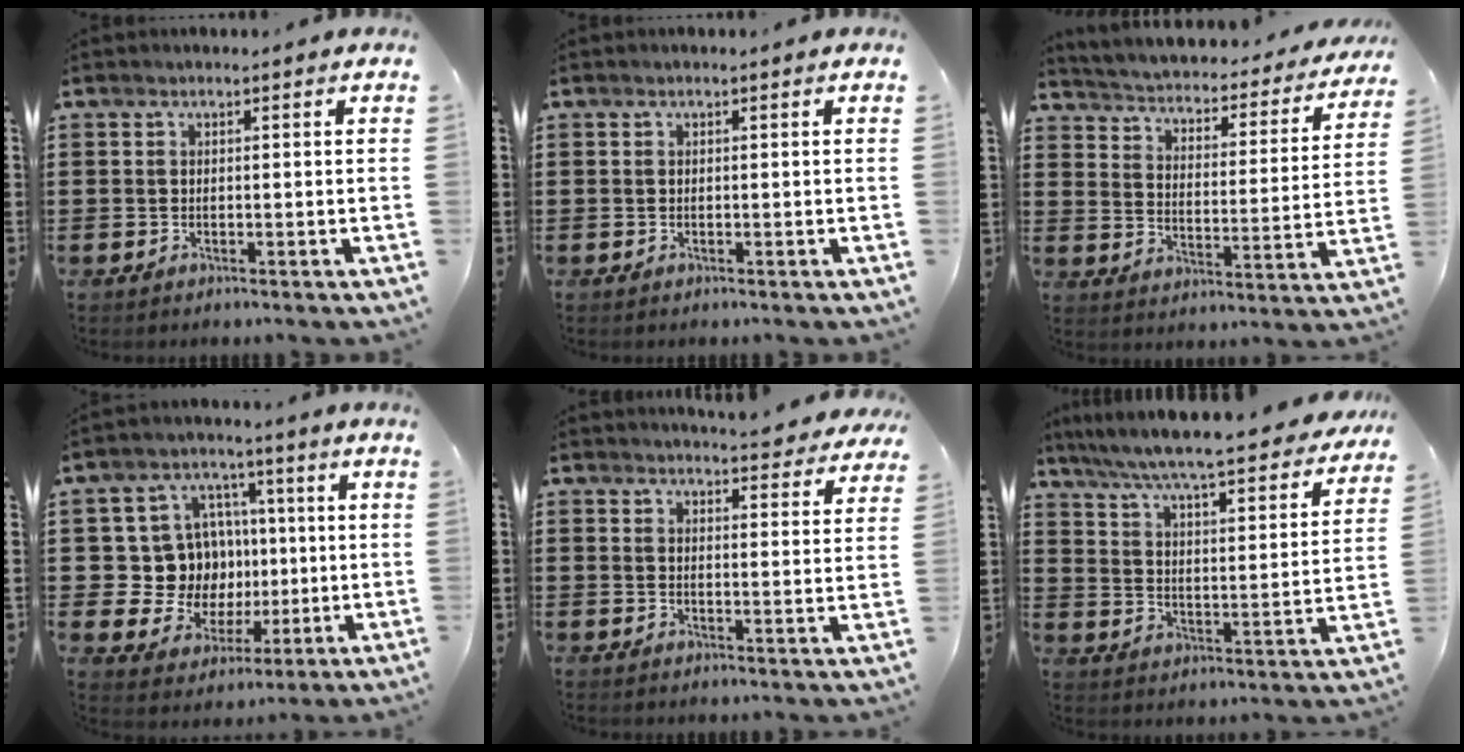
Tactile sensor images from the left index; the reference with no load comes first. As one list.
[{"total": 0.0}, {"total": 1.7, "force": [1.6, 0.2, 0.4], "torque": [-0.025, -0.027, 0.014]}, {"total": 11.0, "force": [1.5, 10.4, 3.1], "torque": [-0.089, 0.001, 0.042]}, {"total": 4.4, "force": [4.3, 0.0, 0.6], "torque": [-0.011, -0.027, 0.076]}, {"total": 6.2, "force": [5.7, -0.5, 2.4], "torque": [-0.074, -0.047, 0.089]}]